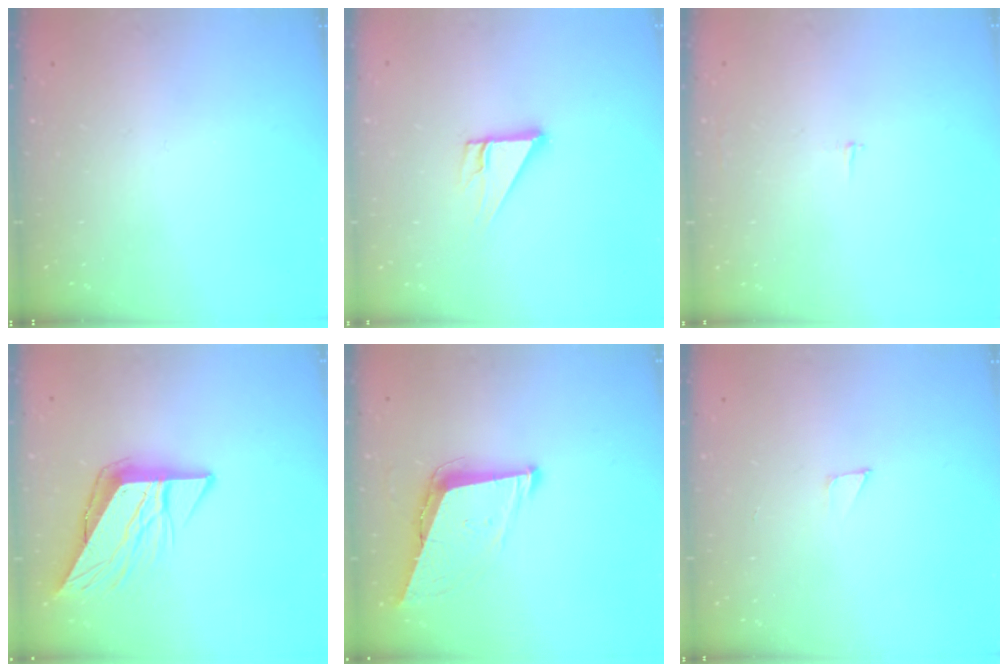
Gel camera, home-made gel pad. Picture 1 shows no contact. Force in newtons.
{"total": 5.1, "press": 5.0, "slide": 0.4}
{"total": 1.8, "press": 1.8, "slide": 0.1}
{"total": 10.6, "press": 10.5, "slide": 1.3}
{"total": 9.3, "press": 8.9, "slide": 2.7}
{"total": 3.2, "press": 3.2, "slide": 0.3}